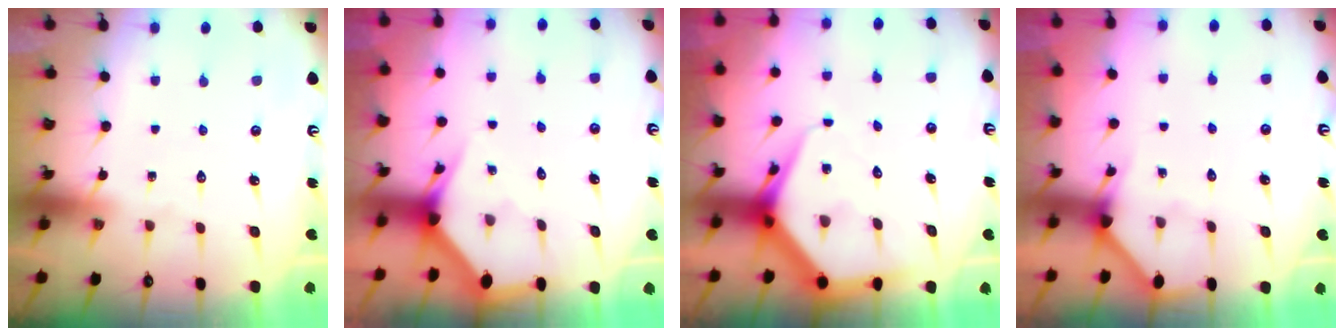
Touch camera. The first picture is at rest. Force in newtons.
{"total": 2.8, "press": 2.8, "slide": 0.2}
{"total": 7.2, "press": 7.2, "slide": 0.8}
{"total": 2.9, "press": 2.9, "slide": 0.2}